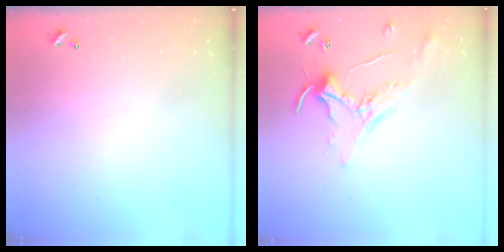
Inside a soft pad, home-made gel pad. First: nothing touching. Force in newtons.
{"total": 0.8, "press": 0.8, "slide": 0.2}